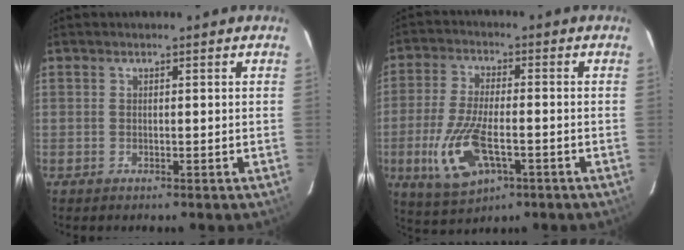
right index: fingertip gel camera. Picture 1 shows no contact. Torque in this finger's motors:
{"motor_torque": [1.42, -0.56, 0.29, 0.11]}